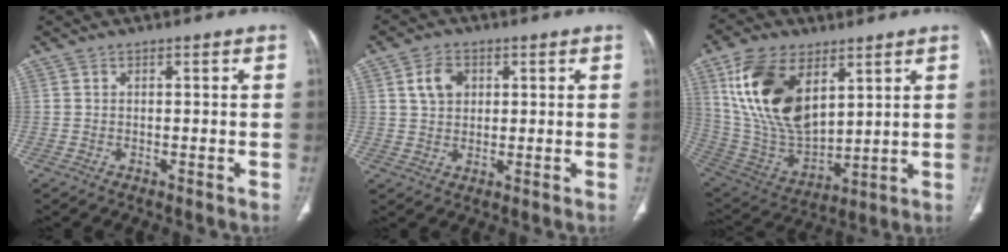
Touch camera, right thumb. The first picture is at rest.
{"total": 5.4, "force": [1.8, 3.9, 3.1], "torque": [-0.043, -0.001, 0.033]}
{"total": 20.3, "force": [8.3, 11.1, 14.9], "torque": [-0.264, -0.035, 0.169]}